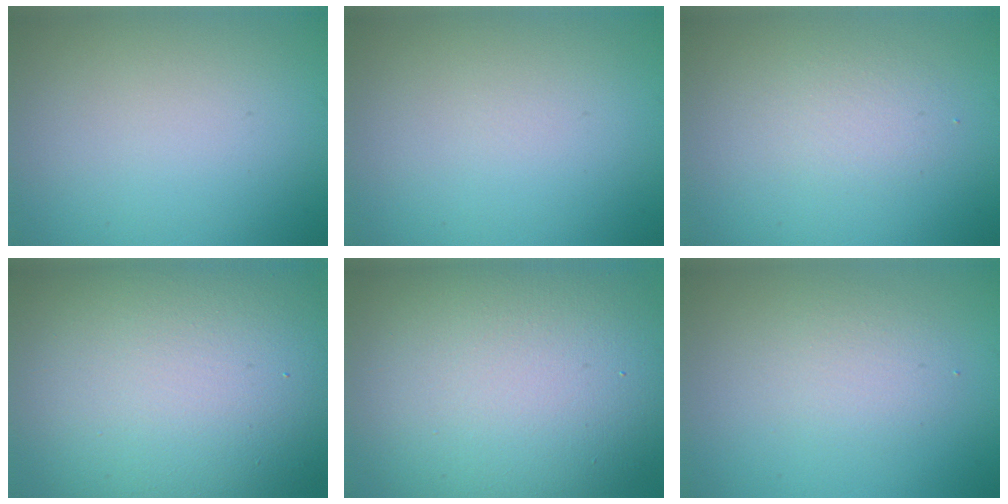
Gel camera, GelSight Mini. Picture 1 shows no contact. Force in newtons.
{"total": 0.0}
{"total": 1.6, "press": 1.6, "slide": 0.1}
{"total": 16.8, "press": 16.8, "slide": 1.4}
{"total": 15.8, "press": 15.8, "slide": 0.6}
{"total": 2.1, "press": 2.1, "slide": 0.0}